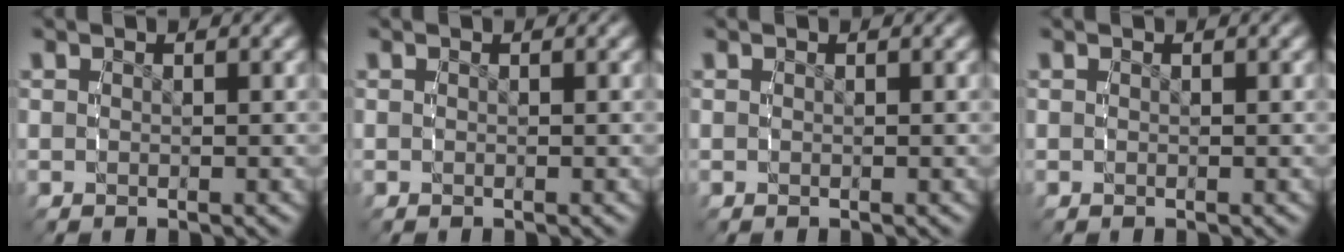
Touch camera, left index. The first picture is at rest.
{"total": 0.0}
{"total": 0.0}
{"total": 0.0}